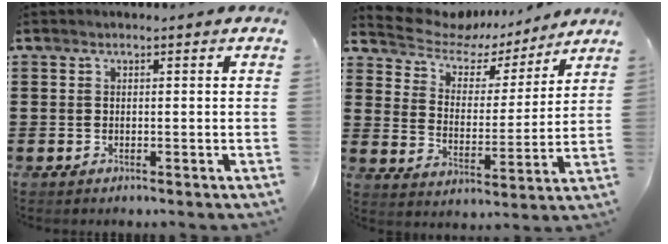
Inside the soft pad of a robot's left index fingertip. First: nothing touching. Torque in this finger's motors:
{"motor_torque": [2.14, 0.00, 1.05, 0.21]}